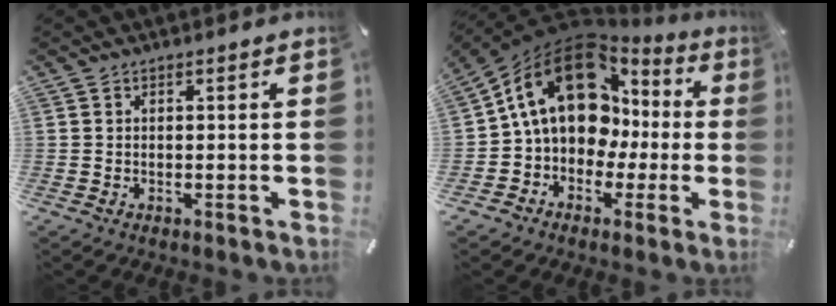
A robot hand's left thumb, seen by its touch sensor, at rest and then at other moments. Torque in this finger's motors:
{"motor_torque": [2.05, 2.96, 2.24, 0.53, 0.35]}